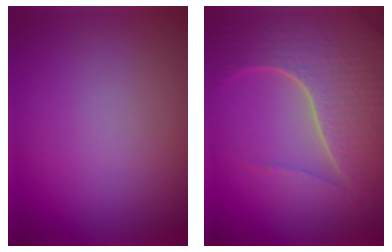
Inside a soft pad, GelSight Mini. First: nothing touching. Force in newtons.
{"total": 7.5, "press": 5.6, "slide": 5.0}